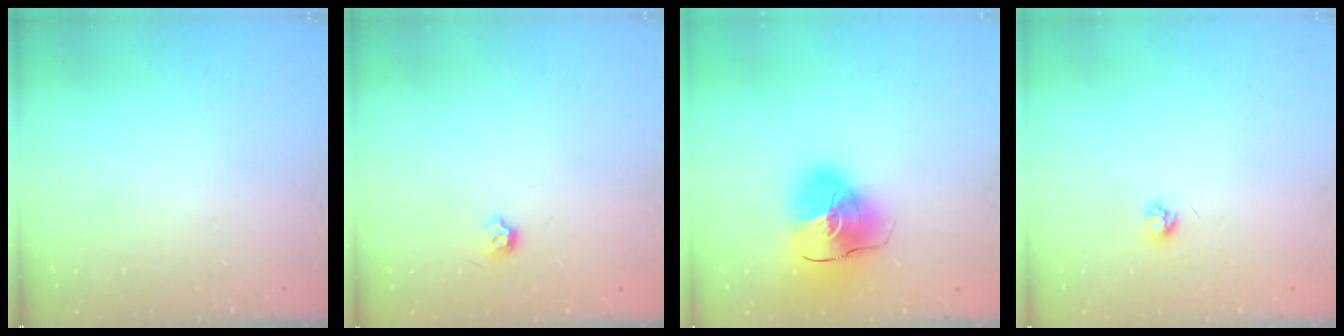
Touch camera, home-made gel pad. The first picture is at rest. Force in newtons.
{"total": 4.0, "press": 3.9, "slide": 0.7}
{"total": 16.2, "press": 16.0, "slide": 2.3}
{"total": 3.2, "press": 3.2, "slide": 0.4}